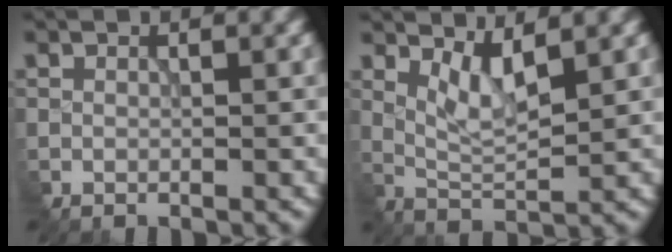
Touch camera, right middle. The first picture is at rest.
{"total": 2.8, "force": [1.6, 0.7, 2.2], "torque": [-0.050, -0.011, 0.039]}